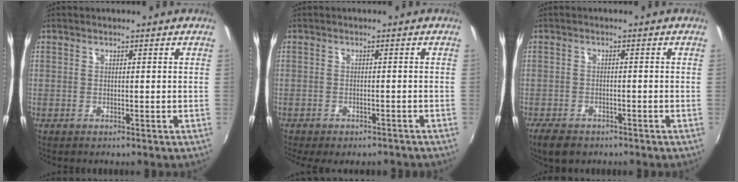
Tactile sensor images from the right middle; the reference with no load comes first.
{"total": 6.8, "force": [-5.5, 2.3, 3.1], "torque": [-0.070, -0.026, -0.076]}
{"total": 5.4, "force": [-3.9, 2.7, 2.4], "torque": [-0.068, -0.013, -0.067]}